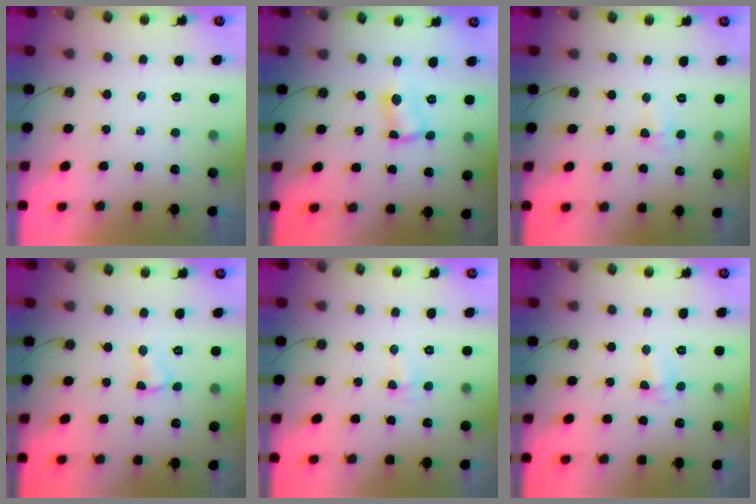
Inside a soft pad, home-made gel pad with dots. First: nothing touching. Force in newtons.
{"total": 2.8, "press": 2.8, "slide": 0.6}
{"total": 4.0, "press": 2.2, "slide": 3.4}
{"total": 2.9, "press": 2.9, "slide": 0.4}
{"total": 4.6, "press": 3.4, "slide": 3.0}
{"total": 3.3, "press": 3.3, "slide": 0.6}